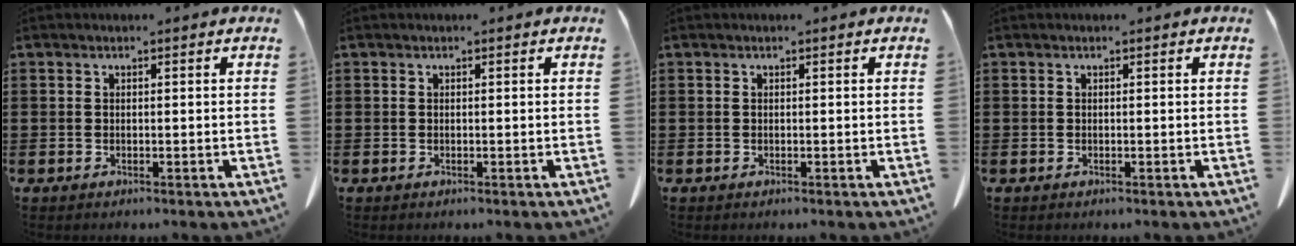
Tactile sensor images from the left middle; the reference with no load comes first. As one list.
[{"total": 0.0}, {"total": 0.0}, {"total": 0.0}]